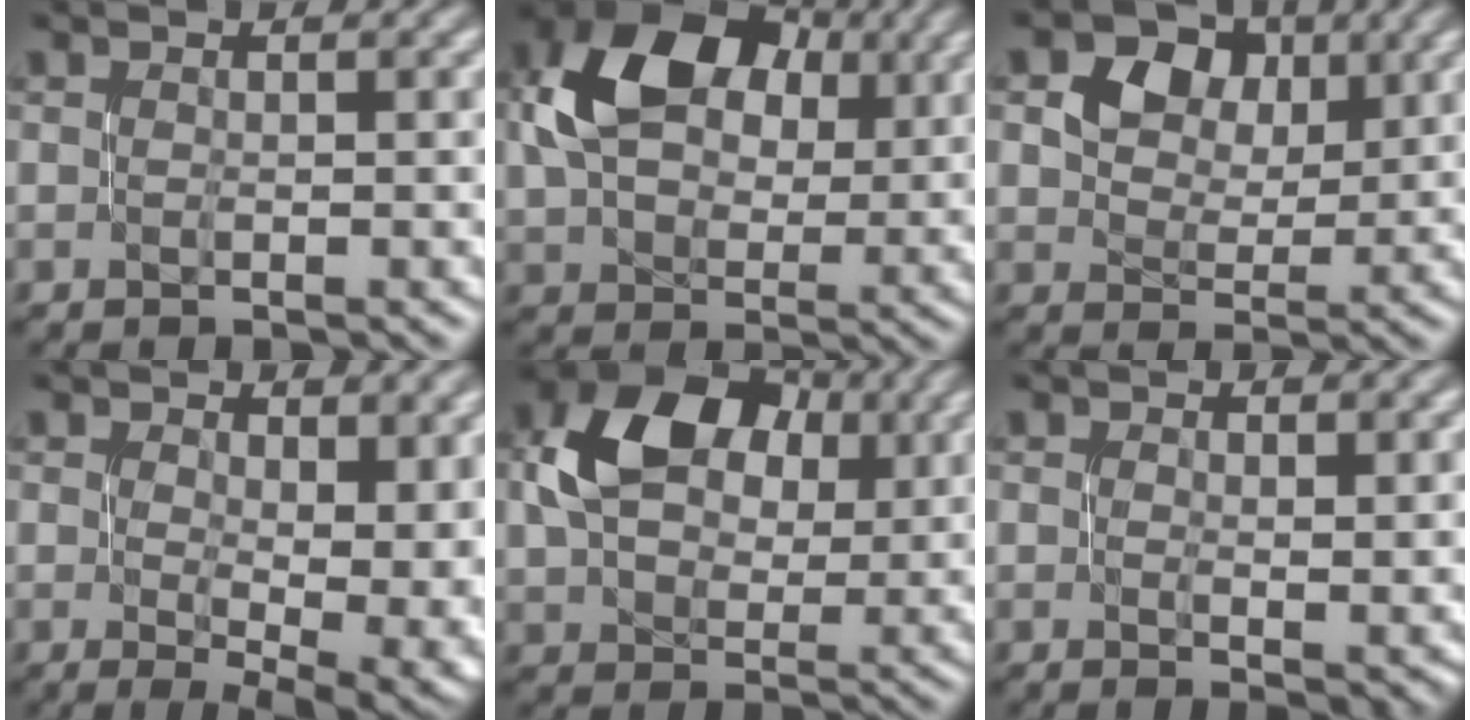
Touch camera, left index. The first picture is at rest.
{"total": 11.0, "force": [3.6, 7.4, 7.2], "torque": [-0.142, 0.018, 0.058]}
{"total": 4.8, "force": [2.3, 3.6, 2.3], "torque": [-0.042, 0.005, 0.031]}
{"total": 9.2, "force": [0.4, 5.1, 7.6], "torque": [-0.094, -0.009, 0.015]}
{"total": 10.0, "force": [3.3, 6.9, 6.4], "torque": [-0.125, 0.015, 0.051]}
{"total": 1.9, "force": [0.5, 0.6, 1.8], "torque": [-0.025, -0.002, 0.010]}